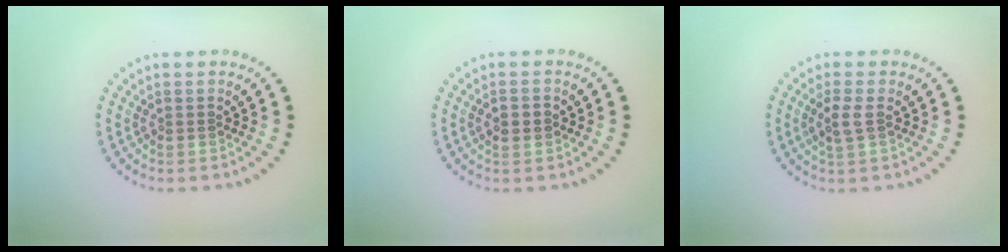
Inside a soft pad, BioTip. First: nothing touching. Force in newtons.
{"total": 1.5, "press": 1.5, "slide": 0.1}
{"total": 1.6, "press": 1.5, "slide": 0.7}